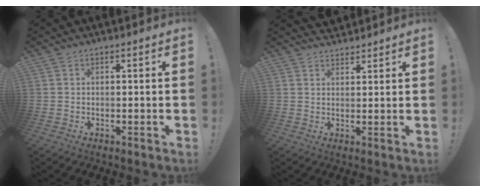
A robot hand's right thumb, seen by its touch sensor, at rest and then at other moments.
{"total": 3.0, "force": [2.7, 1.2, 0.1], "torque": [0.006, -0.020, 0.051]}